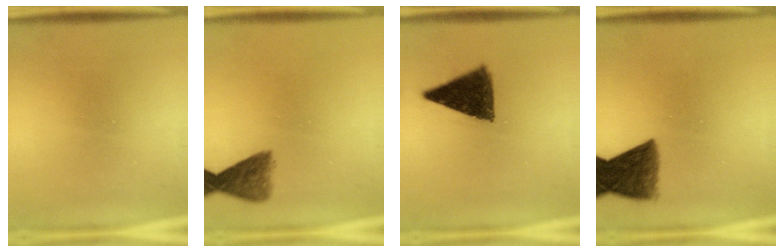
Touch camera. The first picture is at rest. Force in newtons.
{"total": 4.8}
{"total": 9.1}
{"total": 9.1}